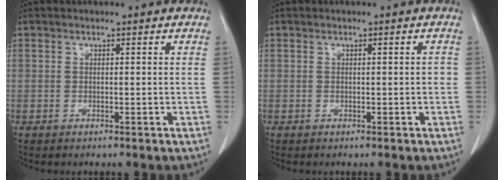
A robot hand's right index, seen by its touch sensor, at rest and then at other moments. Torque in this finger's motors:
{"motor_torque": [0.19, -0.14, 0.09, 0.02]}